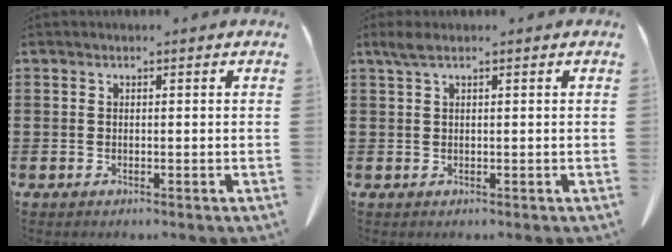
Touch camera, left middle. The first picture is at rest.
{"total": 1.6, "force": [0.8, 0.3, 1.3], "torque": [-0.028, 0.002, 0.015]}